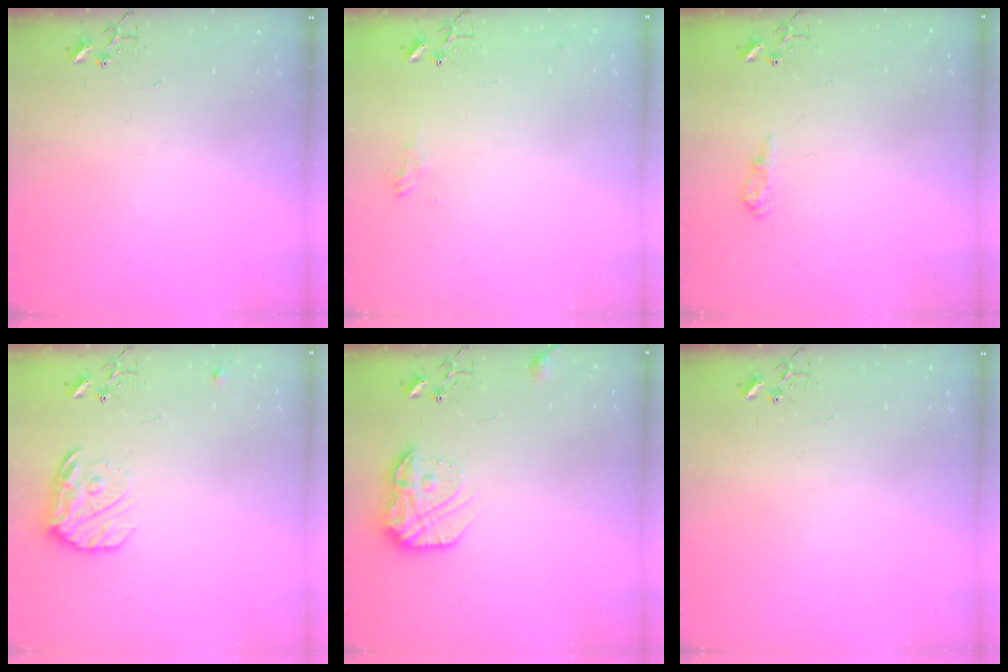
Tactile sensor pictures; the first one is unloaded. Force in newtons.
{"total": 5.8, "press": 5.7, "slide": 0.7}
{"total": 8.1, "press": 8.1, "slide": 1.0}
{"total": 12.7, "press": 12.6, "slide": 0.7}
{"total": 14.1, "press": 14.1, "slide": 0.8}
{"total": 0.0}